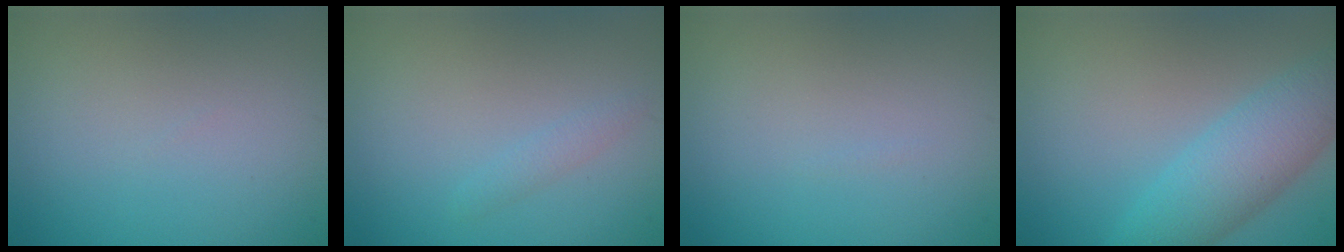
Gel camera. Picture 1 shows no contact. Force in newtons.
{"total": 1.0, "press": 1.0, "slide": 0.0}
{"total": 0.0}
{"total": 5.3, "press": 5.3, "slide": 0.3}